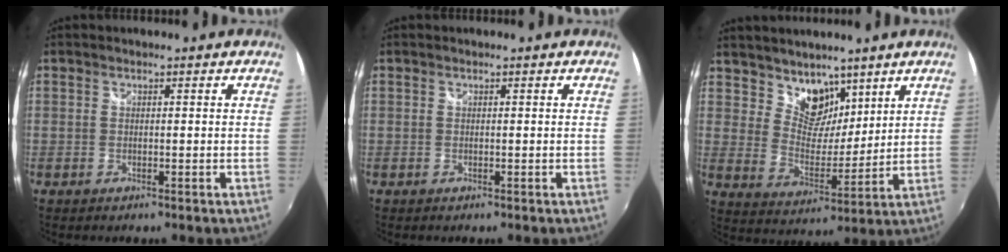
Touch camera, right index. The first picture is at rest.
{"total": 0.0}
{"total": 8.8, "force": [6.4, 5.3, 2.8], "torque": [-0.038, -0.006, 0.119]}